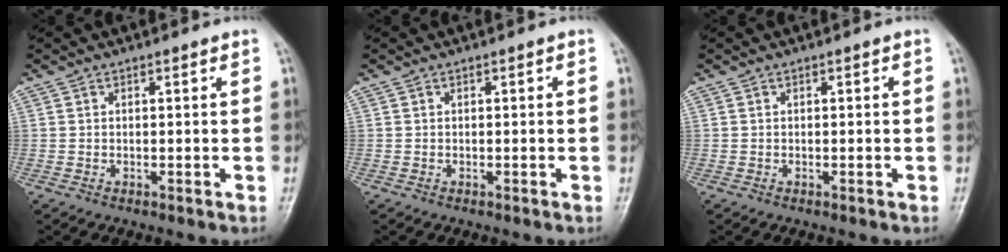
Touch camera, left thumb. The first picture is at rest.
{"total": 0.0}
{"total": 0.0}